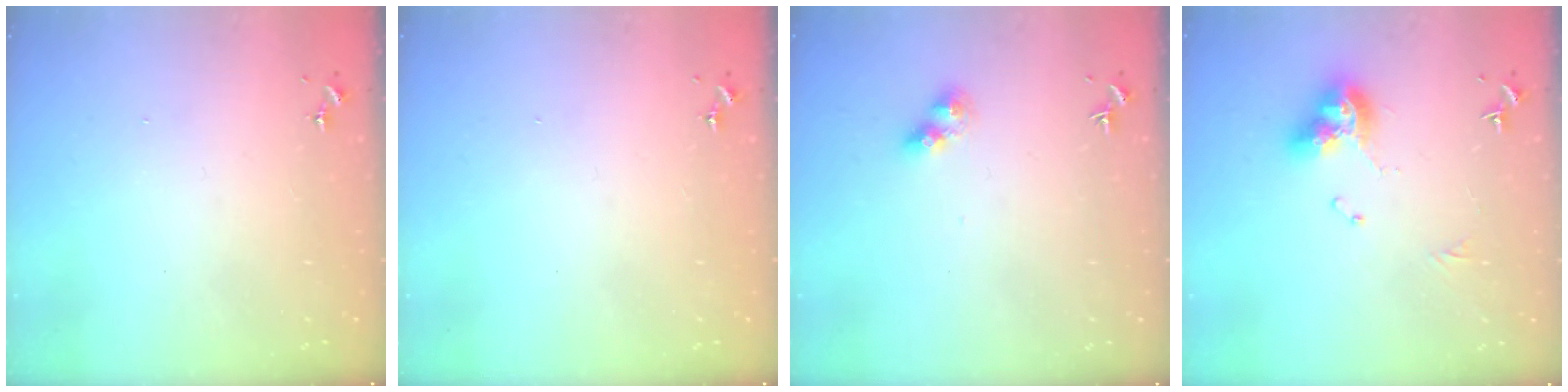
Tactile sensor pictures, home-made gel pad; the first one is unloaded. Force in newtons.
{"total": 0.0}
{"total": 7.4, "press": 7.3, "slide": 0.6}
{"total": 11.9, "press": 11.9, "slide": 1.3}